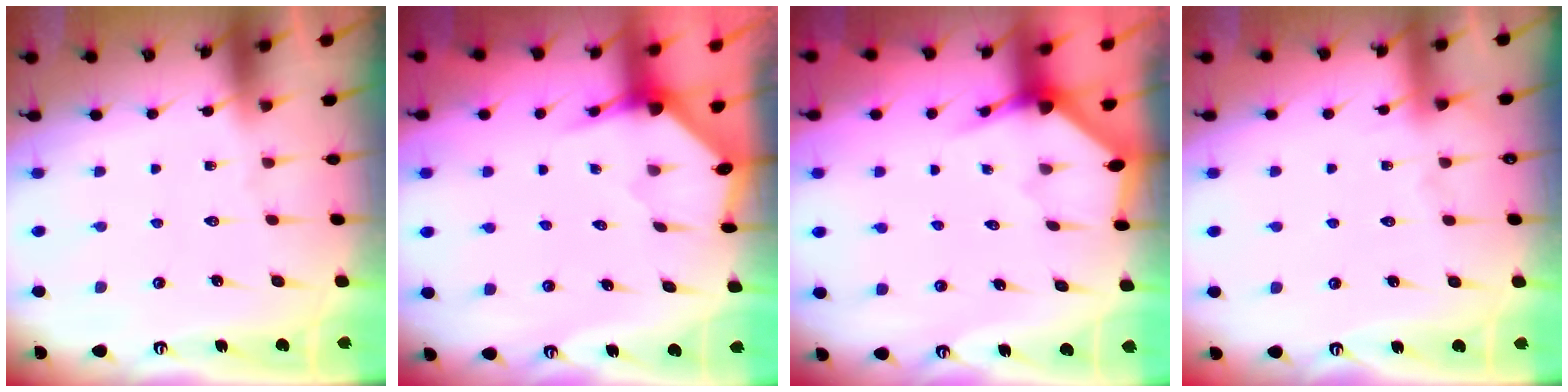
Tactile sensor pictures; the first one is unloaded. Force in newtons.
{"total": 3.2, "press": 3.2, "slide": 0.3}
{"total": 3.1, "press": 3.1, "slide": 0.3}
{"total": 2.9, "press": 2.9, "slide": 0.4}